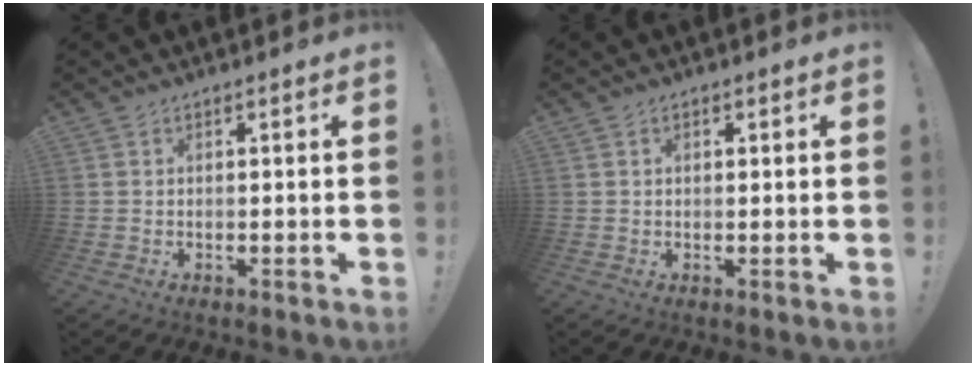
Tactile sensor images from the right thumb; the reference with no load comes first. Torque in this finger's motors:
{"motor_torque": [-0.04, -0.04, -0.16, 0.17, -0.02]}